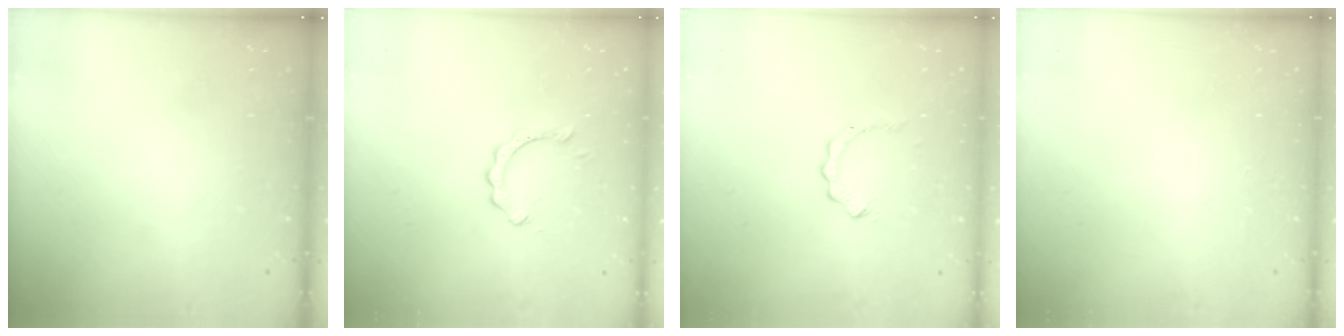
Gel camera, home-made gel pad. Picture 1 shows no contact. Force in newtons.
{"total": 2.8, "press": 2.7, "slide": 0.3}
{"total": 2.7, "press": 2.7, "slide": 0.3}
{"total": 0.0}